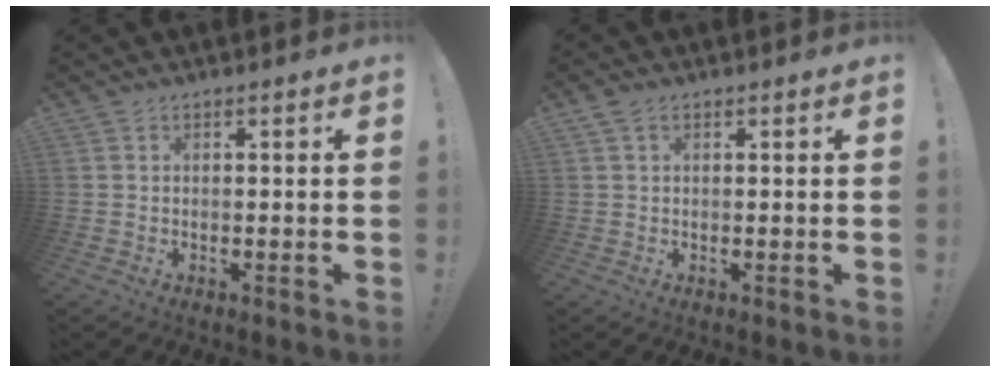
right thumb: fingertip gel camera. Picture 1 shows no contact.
{"total": 2.0, "force": [1.1, 1.1, 1.3], "torque": [-0.018, 0.000, 0.019]}